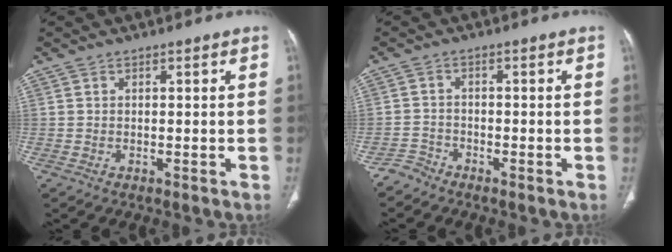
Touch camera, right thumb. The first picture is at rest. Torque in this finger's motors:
{"motor_torque": [0.11, -0.03, -0.18, -0.01, -0.01]}